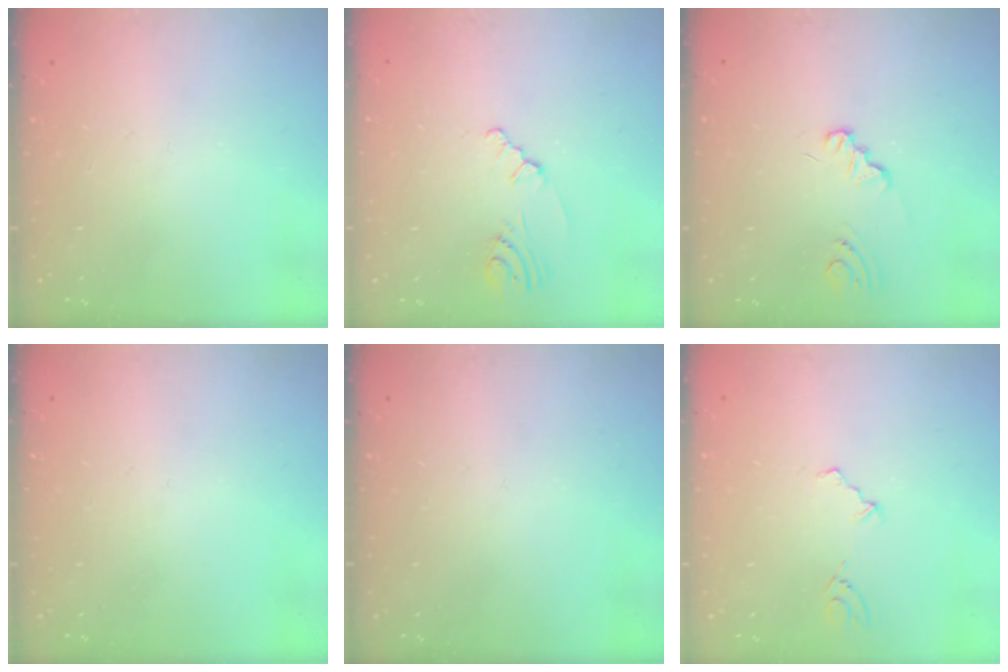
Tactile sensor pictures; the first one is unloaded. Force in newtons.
{"total": 2.0, "press": 2.0, "slide": 0.4}
{"total": 1.1, "press": 1.1, "slide": 0.1}
{"total": 0.0}
{"total": 0.0}
{"total": 2.7, "press": 2.5, "slide": 1.2}